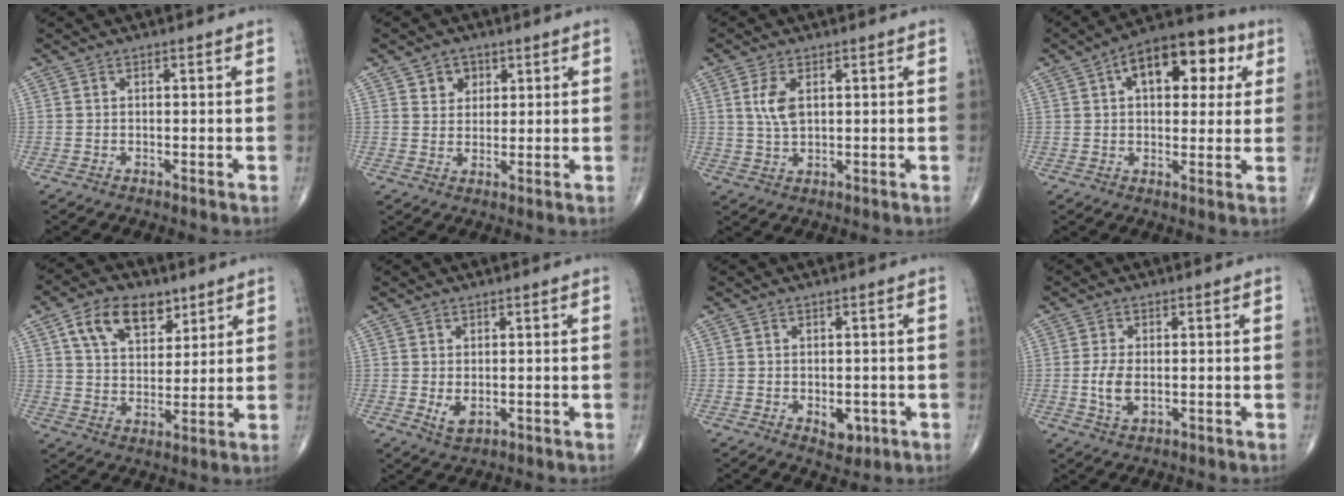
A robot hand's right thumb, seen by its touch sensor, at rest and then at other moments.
{"total": 4.1, "force": [2.1, 3.3, 1.4], "torque": [-0.001, -0.012, 0.035]}
{"total": 4.9, "force": [1.4, 2.5, 4.0], "torque": [-0.083, -0.005, 0.030]}
{"total": 15.3, "force": [5.2, 8.3, 11.7], "torque": [-0.125, 0.017, 0.069]}
{"total": 12.1, "force": [6.3, 7.5, 7.2], "torque": [-0.096, -0.023, 0.114]}
{"total": 2.8, "force": [-0.2, 1.6, 2.2], "torque": [-0.033, -0.007, 0.005]}
{"total": 3.6, "force": [-1.0, 2.4, 2.5], "torque": [-0.017, -0.001, -0.005]}
{"total": 4.5, "force": [-0.3, 2.4, 3.8], "torque": [-0.081, -0.008, -0.005]}